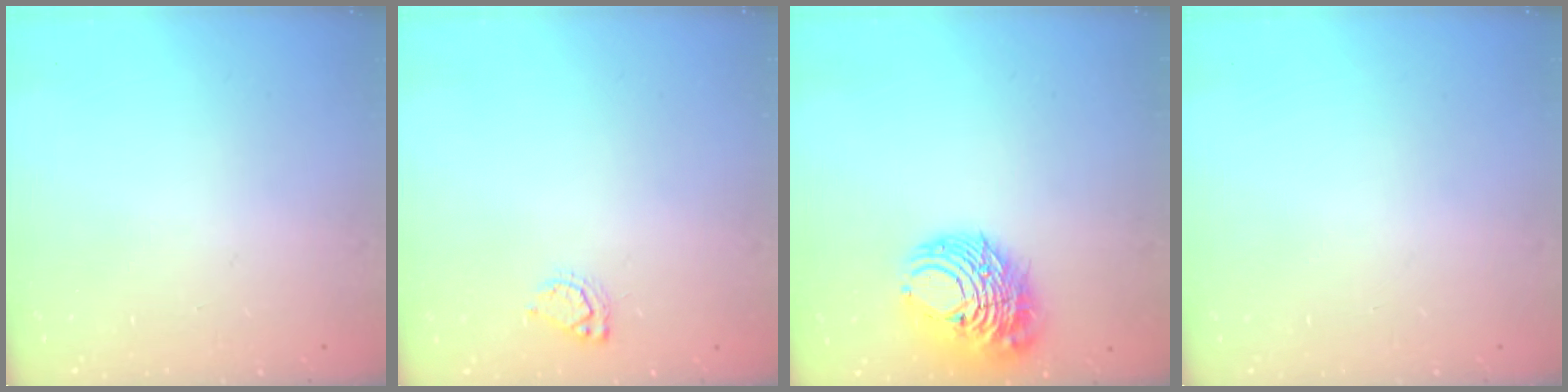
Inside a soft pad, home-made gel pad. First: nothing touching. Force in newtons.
{"total": 5.3, "press": 5.2, "slide": 0.6}
{"total": 10.9, "press": 10.8, "slide": 1.4}
{"total": 0.0}